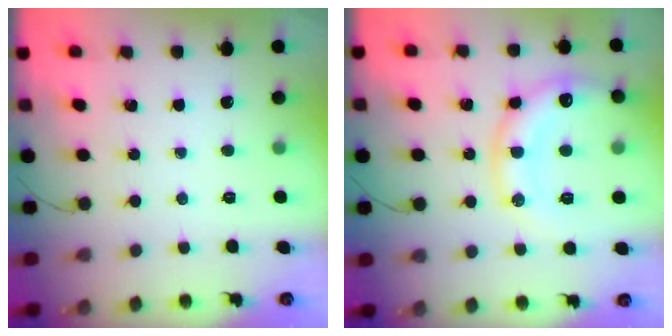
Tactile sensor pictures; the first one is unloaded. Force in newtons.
{"total": 15.8, "press": 15.7, "slide": 1.5}